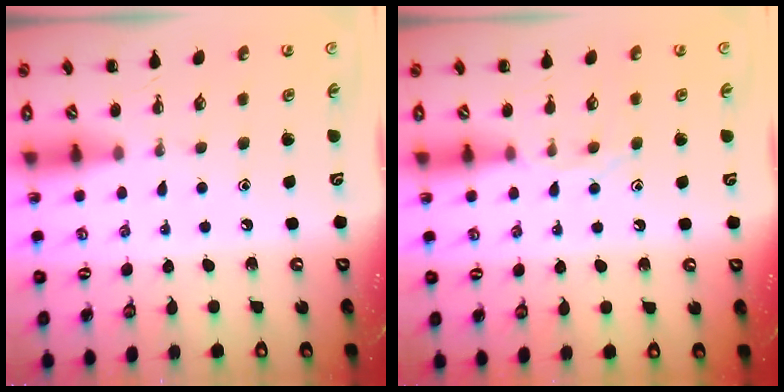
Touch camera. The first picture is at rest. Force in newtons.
{"total": 6.8, "press": 6.8, "slide": 0.8}